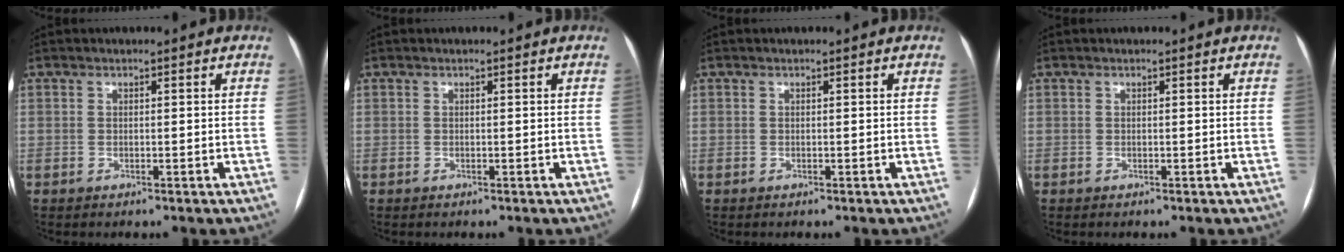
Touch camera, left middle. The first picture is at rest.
{"total": 0.0}
{"total": 0.0}
{"total": 0.0}